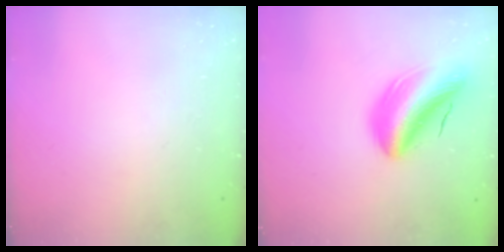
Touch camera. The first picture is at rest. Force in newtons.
{"total": 12.0, "press": 11.4, "slide": 3.8}